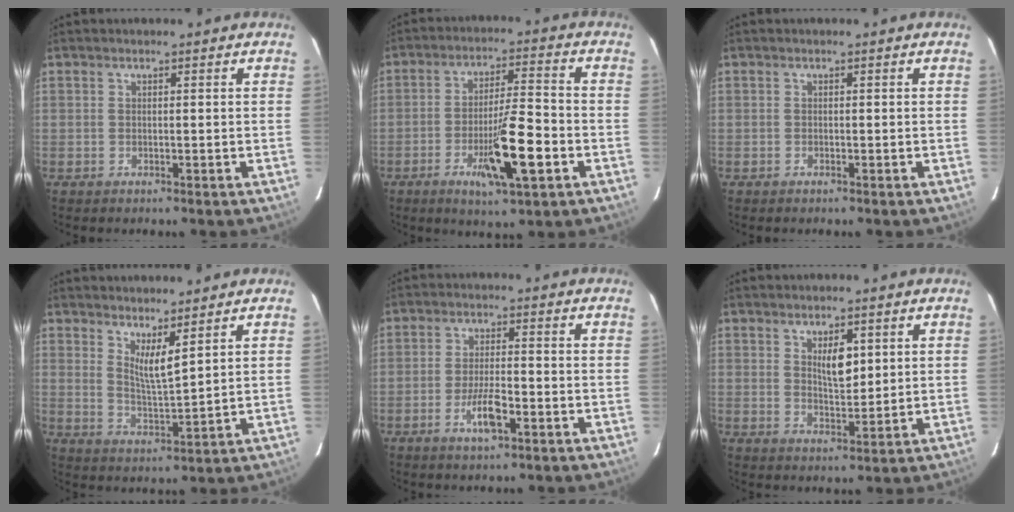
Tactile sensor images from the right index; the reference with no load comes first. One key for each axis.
{"total": 11.2, "fx": -4.2, "fy": 1.3, "fz": 10.3, "tx": -0.176, "ty": -0.008, "tz": -0.067}
{"total": 0.0}
{"total": 4.4, "fx": 2.8, "fy": 0.0, "fz": 3.5, "tx": -0.065, "ty": -0.025, "tz": 0.058}
{"total": 5.2, "fx": -2.3, "fy": 1.0, "fz": 4.6, "tx": -0.089, "ty": -0.003, "tz": -0.040}
{"total": 4.6, "fx": 1.8, "fy": 1.8, "fz": 3.9, "tx": -0.066, "ty": -0.003, "tz": 0.033}